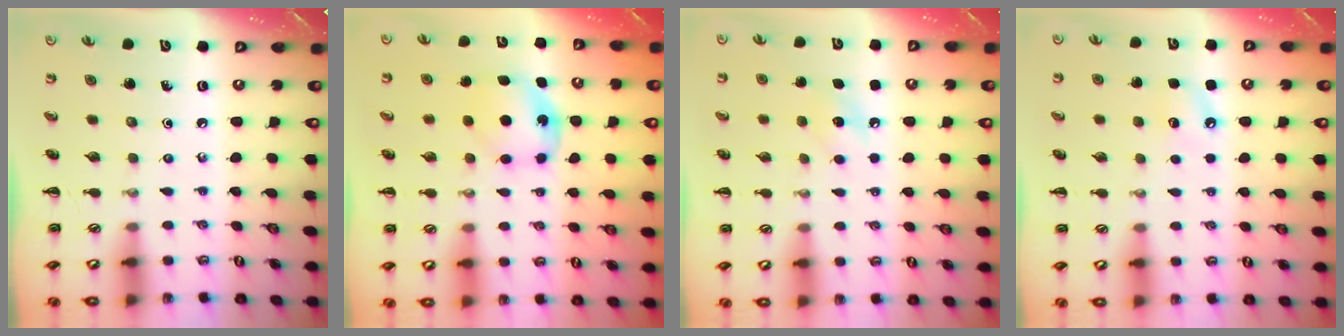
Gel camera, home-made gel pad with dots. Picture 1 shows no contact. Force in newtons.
{"total": 6.1, "press": 6.1, "slide": 0.6}
{"total": 8.1, "press": 7.9, "slide": 1.8}
{"total": 5.1, "press": 4.9, "slide": 1.6}